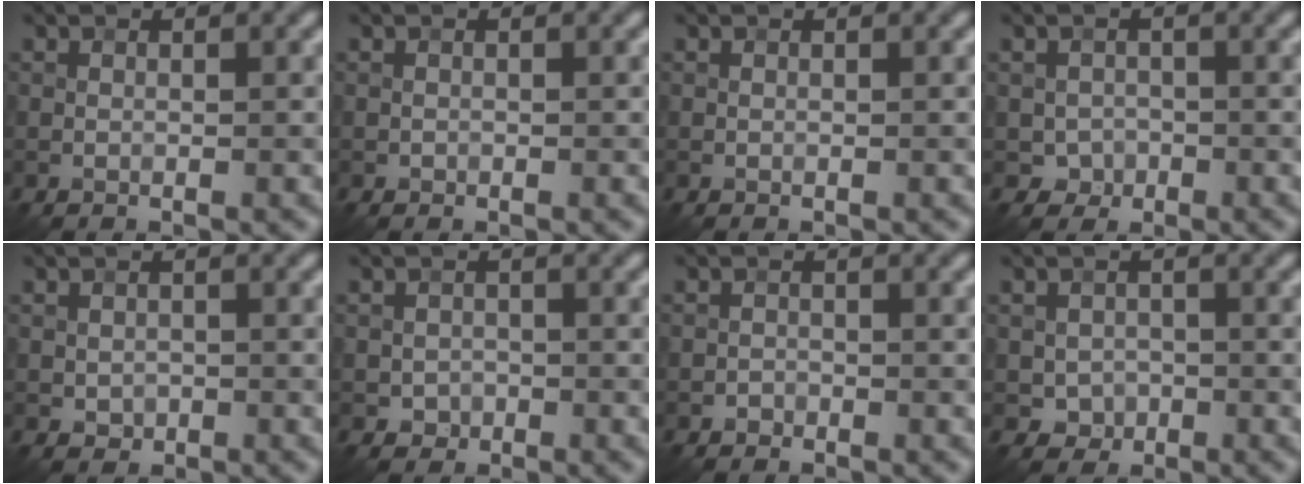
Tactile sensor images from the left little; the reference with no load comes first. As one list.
[{"total": 0.0}, {"total": 0.0}, {"total": 1.6, "force": [-0.5, 1.5, 0.2], "torque": [0.007, -0.001, -0.010]}, {"total": 1.1, "force": [-0.2, 1.0, 0.5], "torque": [-0.007, -0.004, -0.004]}, {"total": 1.3, "force": [-0.5, 1.2, 0.3], "torque": [0.004, -0.001, -0.011]}, {"total": 0.7, "force": [-0.5, 0.5, 0.0], "torque": [0.006, 0.000, -0.008]}, {"total": 2.0, "force": [-0.5, 1.9, 0.6], "torque": [-0.004, -0.004, -0.011]}]